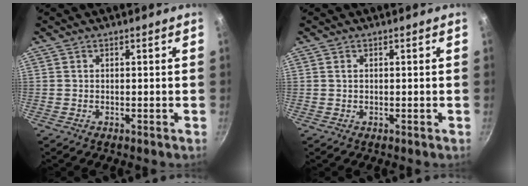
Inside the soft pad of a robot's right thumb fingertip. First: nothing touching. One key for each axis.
{"total": 0.7, "fx": 0.2, "fy": 0.5, "fz": 0.5, "tx": -0.009, "ty": 0.001, "tz": 0.004}